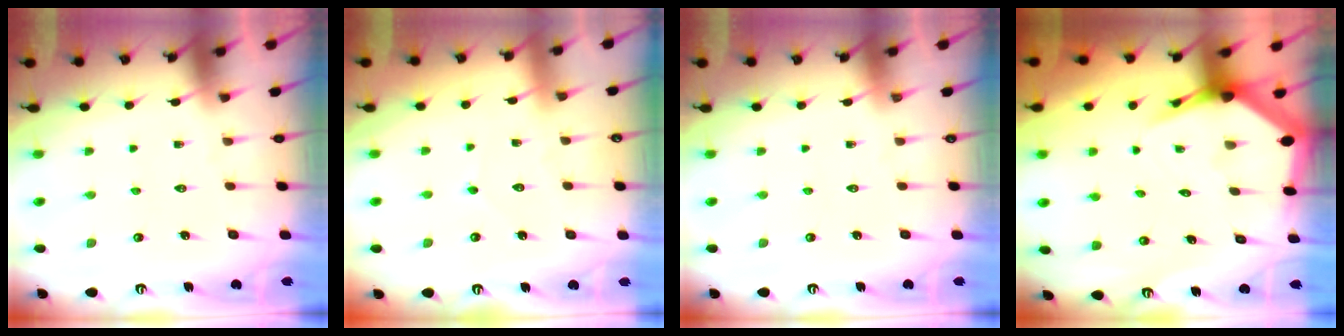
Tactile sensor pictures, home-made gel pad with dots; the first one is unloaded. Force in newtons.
{"total": 2.8, "press": 2.8, "slide": 0.3}
{"total": 0.0}
{"total": 5.0, "press": 4.9, "slide": 0.8}